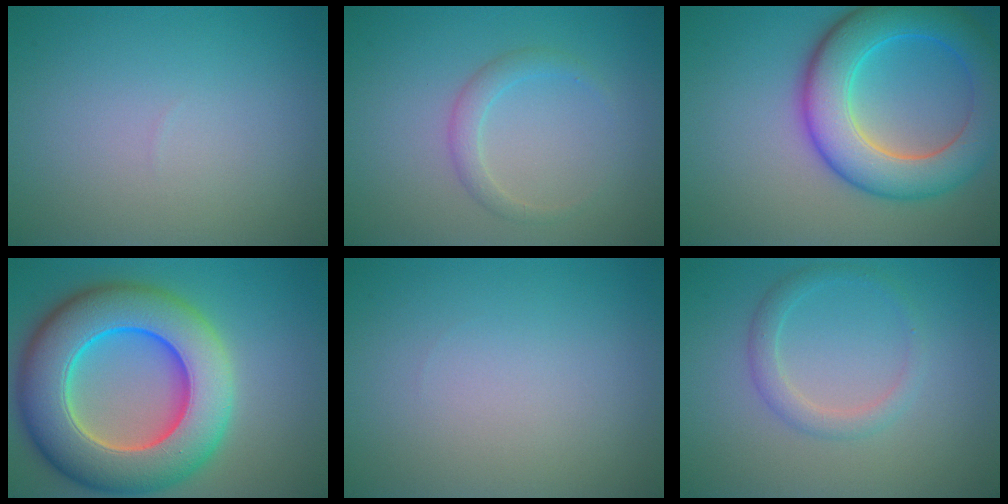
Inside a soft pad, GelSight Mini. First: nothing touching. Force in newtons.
{"total": 1.7, "press": 1.7, "slide": 0.2}
{"total": 8.6, "press": 8.6, "slide": 0.2}
{"total": 13.3, "press": 13.1, "slide": 2.2}
{"total": 0.0}
{"total": 2.0, "press": 2.0, "slide": 0.0}